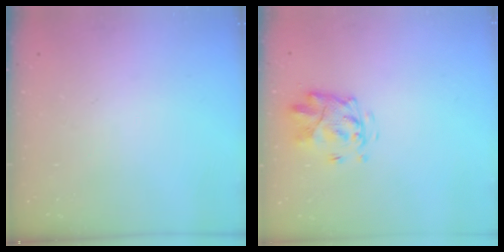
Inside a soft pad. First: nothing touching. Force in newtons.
{"total": 3.7, "press": 3.4, "slide": 1.6}